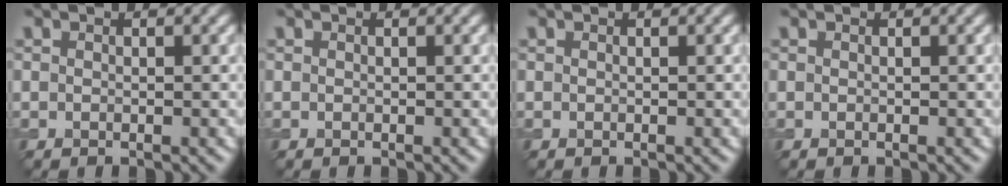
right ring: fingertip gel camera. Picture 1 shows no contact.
{"total": 0.0}
{"total": 0.0}
{"total": 0.0}